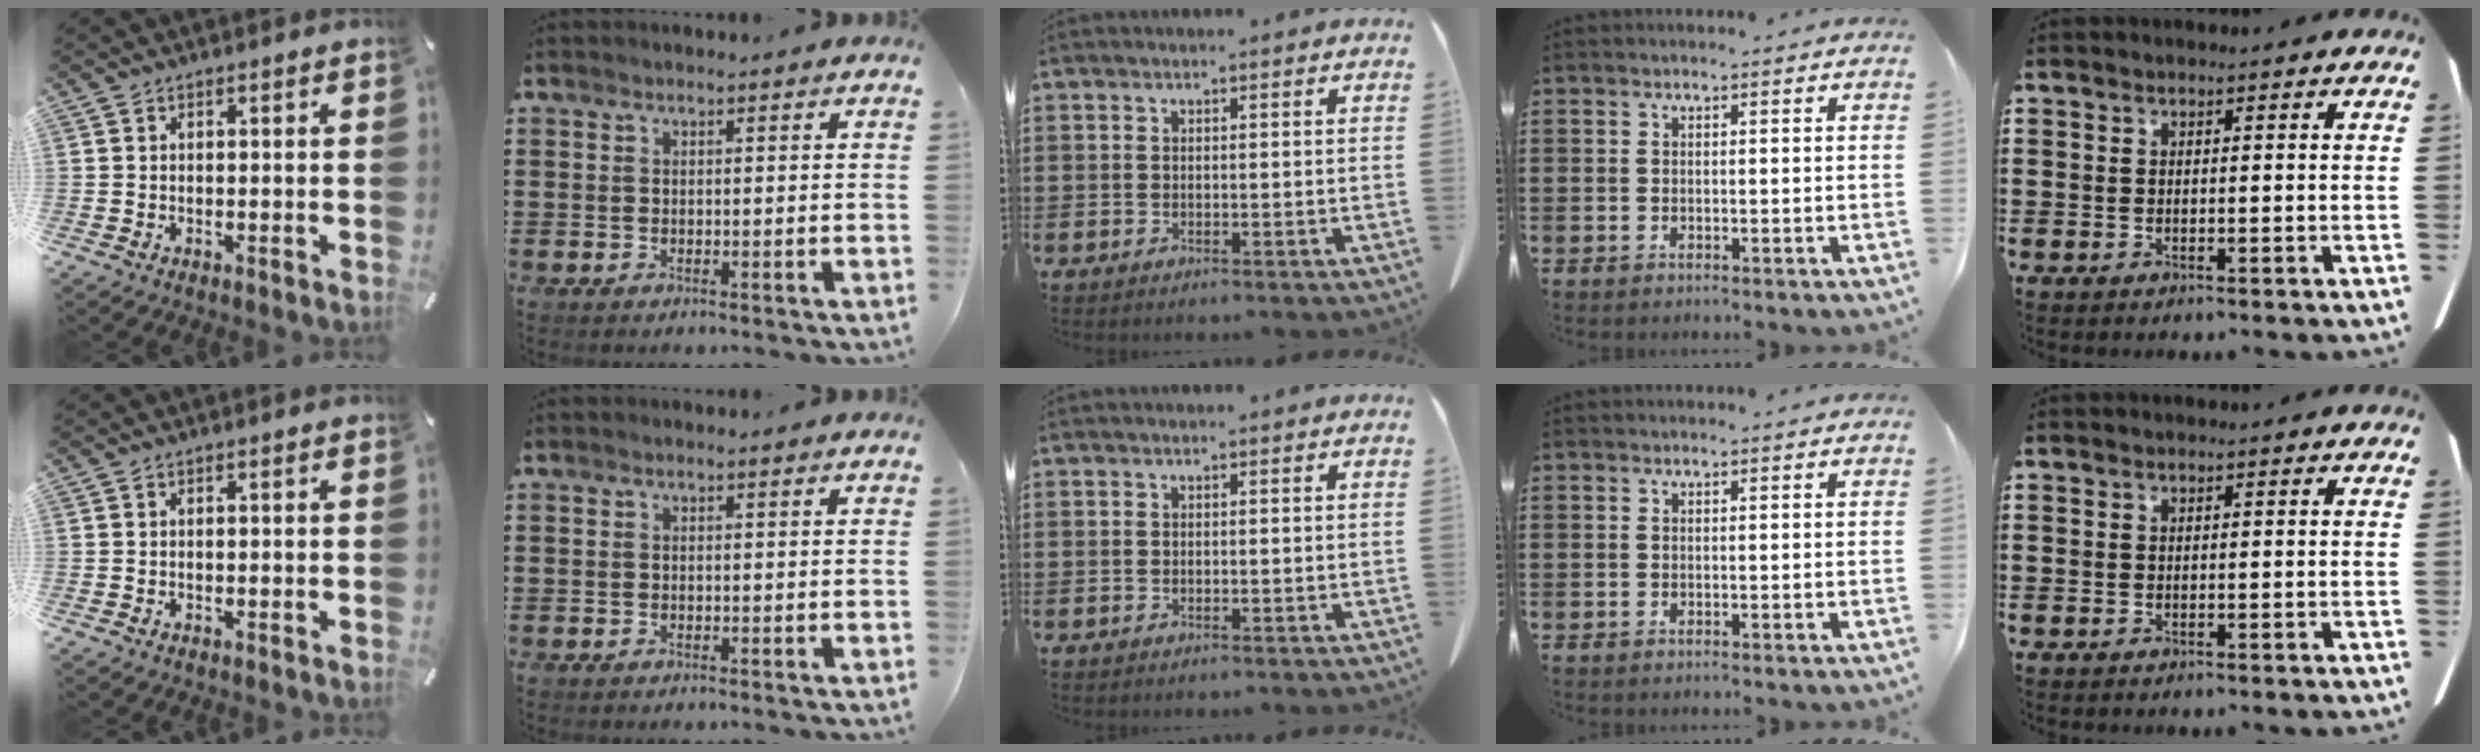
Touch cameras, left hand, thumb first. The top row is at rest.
{}